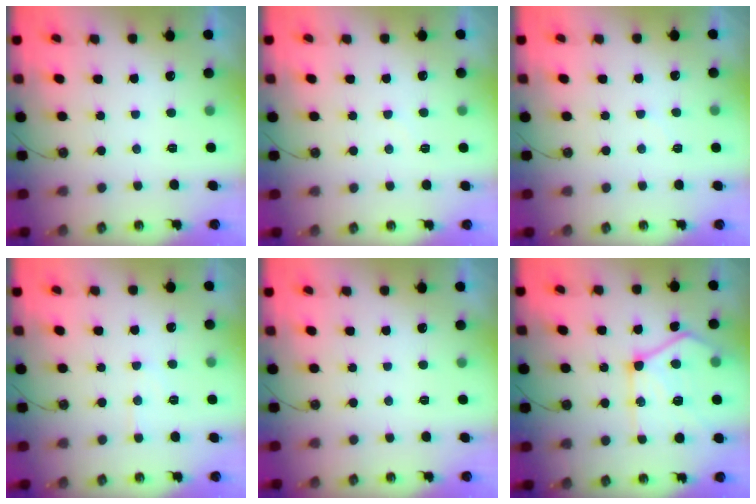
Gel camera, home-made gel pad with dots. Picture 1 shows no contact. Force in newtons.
{"total": 4.6, "press": 4.6, "slide": 0.6}
{"total": 4.1, "press": 4.0, "slide": 0.6}
{"total": 6.2, "press": 6.2, "slide": 0.4}
{"total": 0.0}
{"total": 18.1, "press": 18.0, "slide": 1.8}